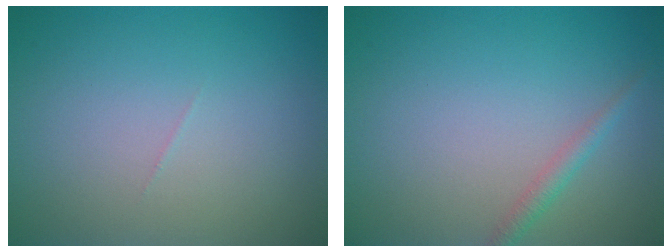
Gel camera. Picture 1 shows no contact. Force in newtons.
{"total": 1.3, "press": 1.3, "slide": 0.0}